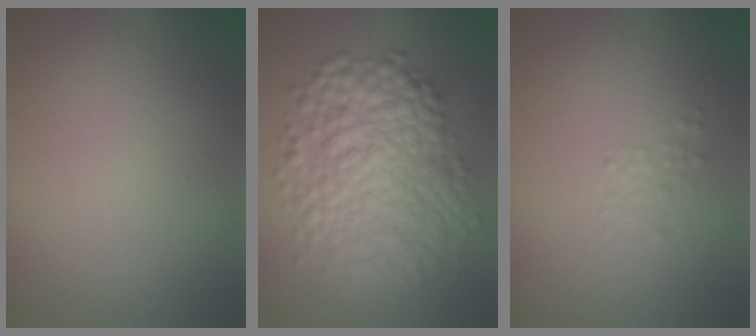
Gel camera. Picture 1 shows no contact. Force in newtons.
{"total": 8.5, "press": 8.5, "slide": 0.1}
{"total": 1.0, "press": 1.0, "slide": 0.0}